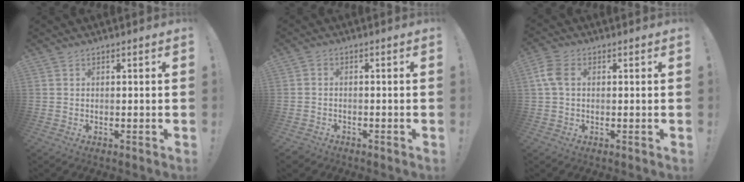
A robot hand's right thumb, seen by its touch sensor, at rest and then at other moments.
{"total": 2.0, "force": [-1.2, 1.5, 0.7], "torque": [-0.017, 0.007, -0.021]}
{"total": 5.5, "force": [0.9, 3.5, 4.1], "torque": [-0.087, 0.006, 0.016]}